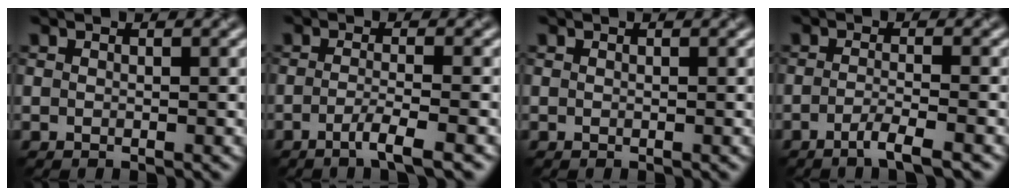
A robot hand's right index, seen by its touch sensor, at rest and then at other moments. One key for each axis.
{"total": 2.7, "fx": -1.4, "fy": 0.5, "fz": 2.2, "tx": -0.036, "ty": 0.003, "tz": -0.036}
{"total": 0.0}
{"total": 2.7, "fx": -1.7, "fy": 0.5, "fz": 2.0, "tx": -0.032, "ty": 0.004, "tz": -0.041}